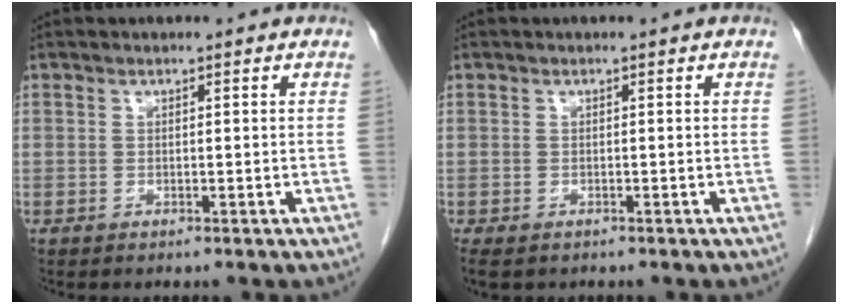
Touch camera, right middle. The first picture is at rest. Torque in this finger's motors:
{"motor_torque": [0.29, -0.08, 0.03, 0.03]}